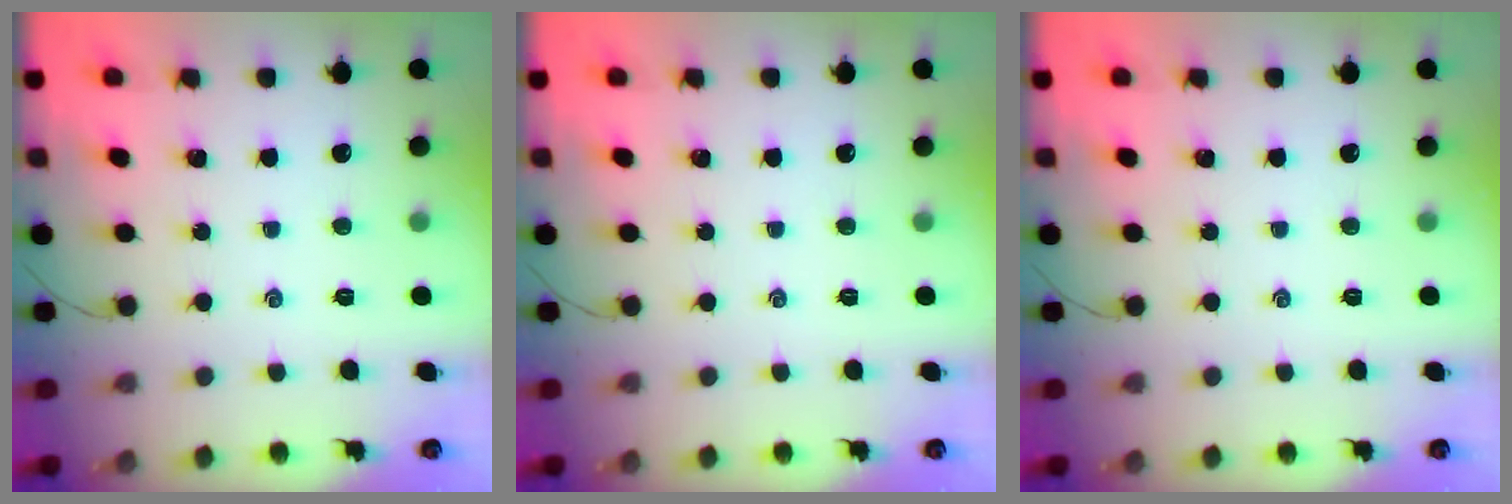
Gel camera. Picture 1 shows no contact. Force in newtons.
{"total": 0.0}
{"total": 0.0}